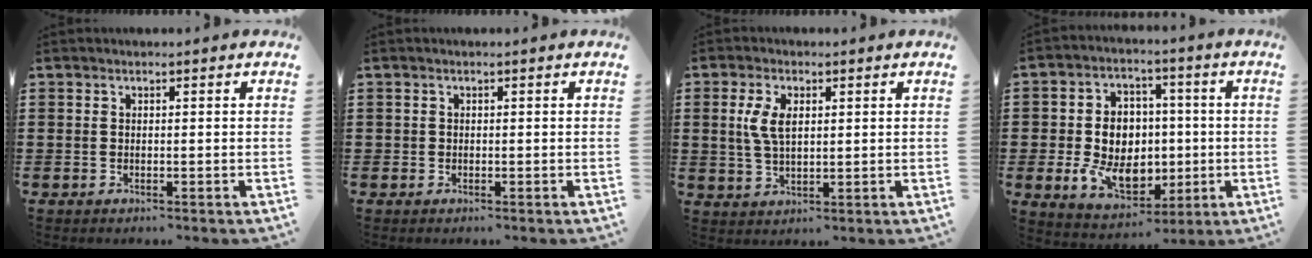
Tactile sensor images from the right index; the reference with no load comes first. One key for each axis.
{"total": 0.0}
{"total": 4.7, "fx": 1.2, "fy": 2.0, "fz": 4.1, "tx": -0.089, "ty": 0.006, "tz": 0.019}
{"total": 10.5, "fx": -0.9, "fy": 8.1, "fz": 6.7, "tx": -0.131, "ty": 0.010, "tz": -0.013}